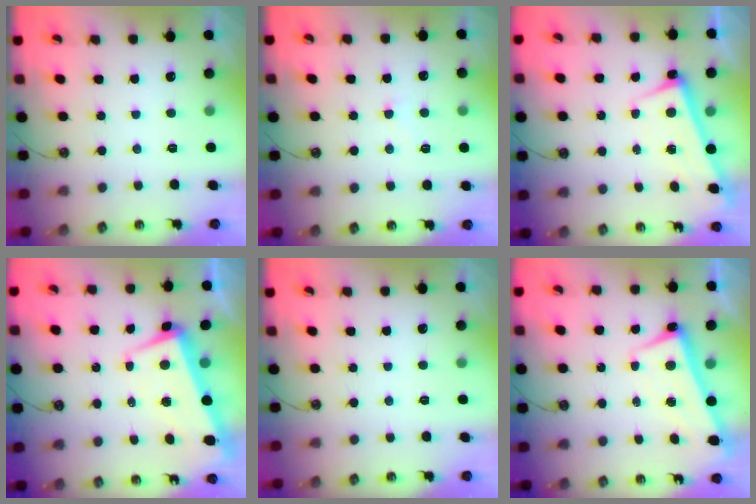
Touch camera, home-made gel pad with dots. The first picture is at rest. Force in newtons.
{"total": 2.7, "press": 2.7, "slide": 0.5}
{"total": 2.6, "press": 2.5, "slide": 0.7}
{"total": 2.2, "press": 0.4, "slide": 2.1}
{"total": 0.0}
{"total": 2.7, "press": 2.6, "slide": 0.8}